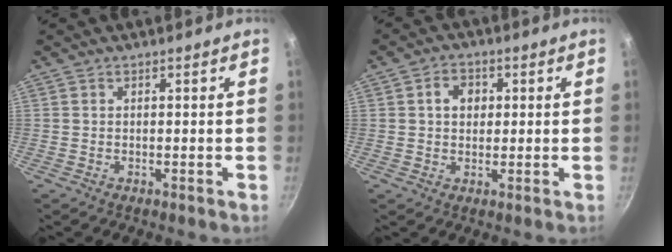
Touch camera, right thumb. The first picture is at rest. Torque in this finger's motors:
{"motor_torque": [0.14, 0.86, 0.35, -0.30, 0.01]}